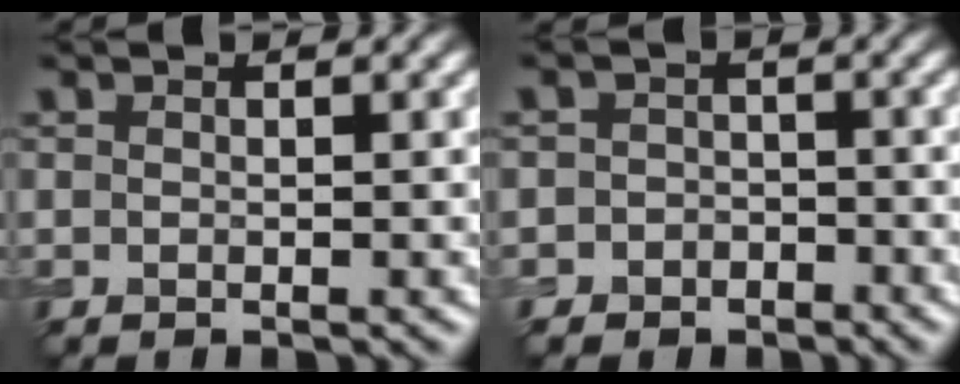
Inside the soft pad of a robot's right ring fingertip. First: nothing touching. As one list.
[{"total": 2.4, "force": [-1.2, 2.1, 0.1], "torque": [0.031, 0.010, -0.033]}]